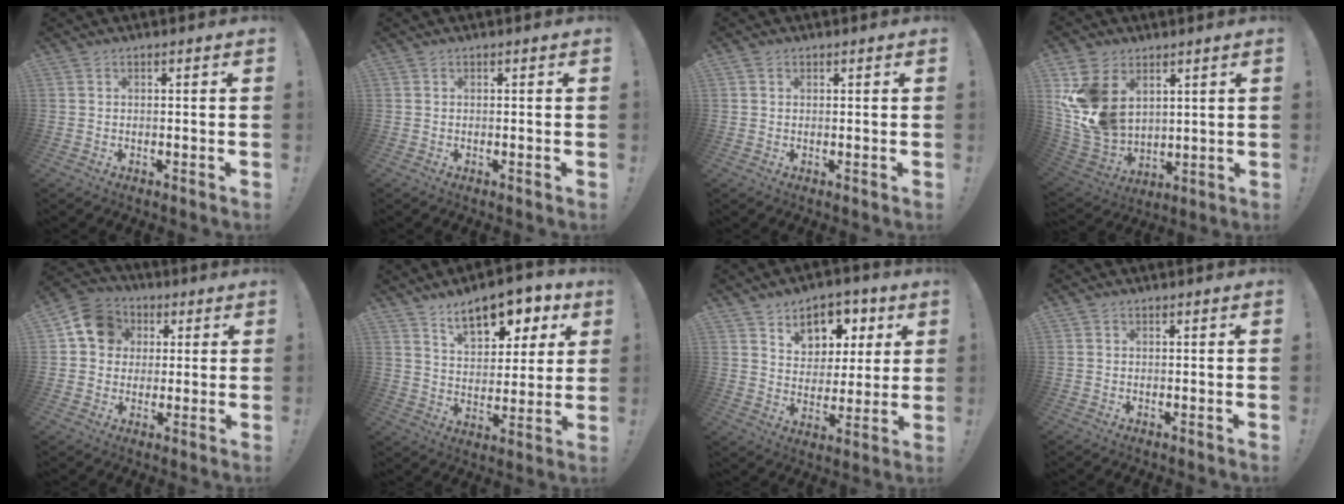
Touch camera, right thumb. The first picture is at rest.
{"total": 0.0}
{"total": 1.0, "force": [0.6, 0.8, 0.2], "torque": [0.003, -0.001, 0.010]}
{"total": 15.7, "force": [5.1, 11.7, 9.0], "torque": [-0.179, -0.033, 0.102]}
{"total": 11.8, "force": [3.3, 10.2, 5.1], "torque": [-0.066, -0.001, 0.068]}
{"total": 13.0, "force": [8.4, 6.7, 7.2], "torque": [-0.096, -0.053, 0.147]}
{"total": 10.1, "force": [5.7, 7.6, 3.4], "torque": [-0.037, -0.043, 0.108]}
{"total": 0.6, "force": [0.4, 0.4, 0.0], "torque": [0.006, -0.003, 0.007]}